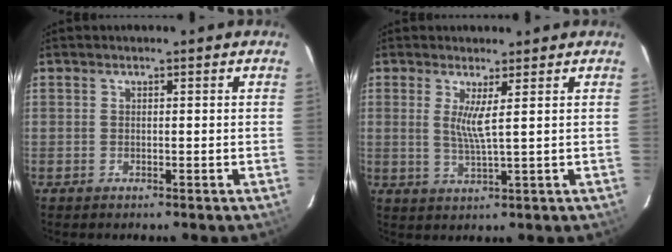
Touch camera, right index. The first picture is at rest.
{"total": 3.7, "force": [1.3, -0.5, 3.5], "torque": [-0.067, -0.012, 0.021]}